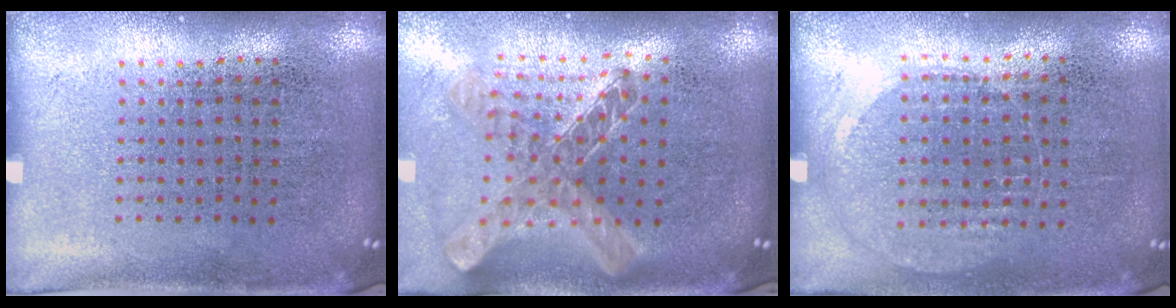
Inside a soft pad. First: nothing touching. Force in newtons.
{"total": 1.2, "press": 1.1, "slide": 0.5}
{"total": 1.0, "press": 0.9, "slide": 0.4}